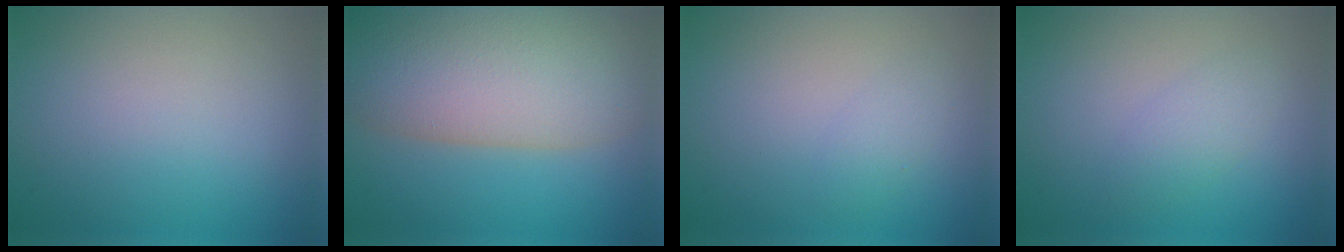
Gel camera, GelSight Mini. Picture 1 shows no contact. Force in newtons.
{"total": 11.8, "press": 11.7, "slide": 0.7}
{"total": 1.3, "press": 1.3, "slide": 0.0}
{"total": 1.9, "press": 1.9, "slide": 0.2}